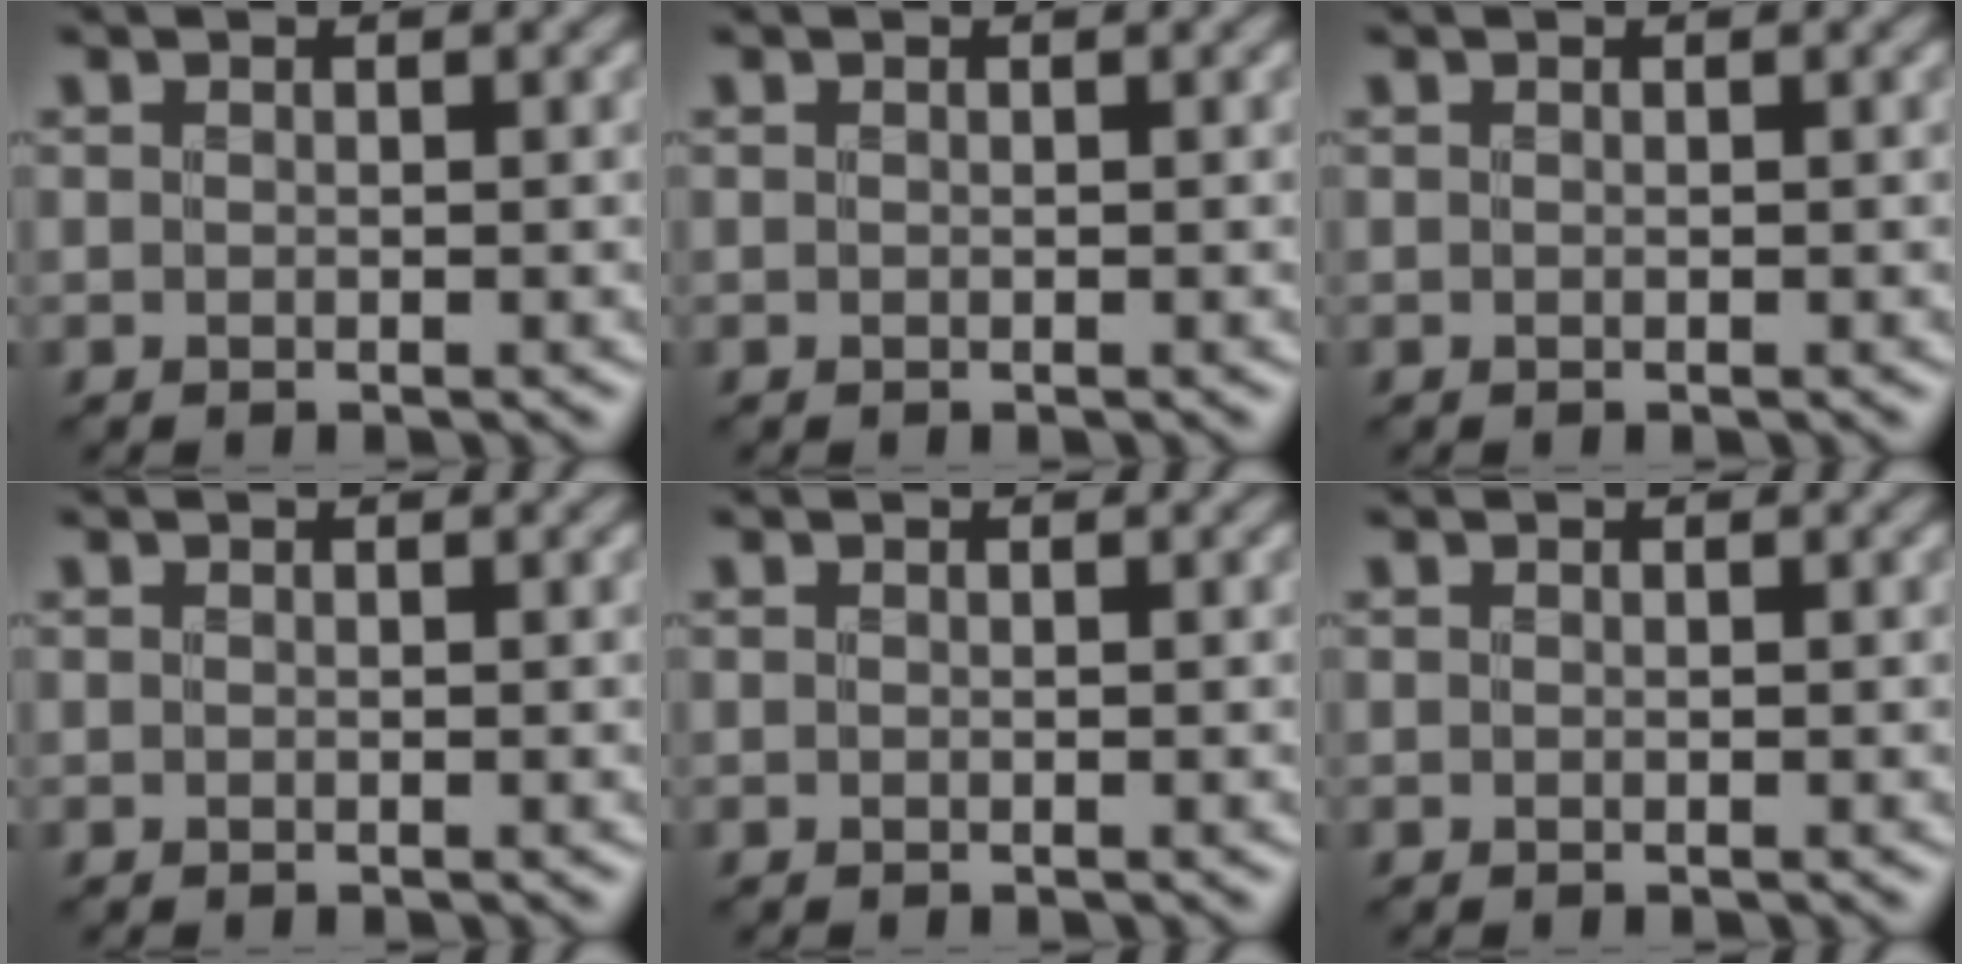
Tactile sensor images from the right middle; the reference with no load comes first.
{"total": 0.0}
{"total": 0.0}
{"total": 0.0}
{"total": 0.0}
{"total": 0.0}